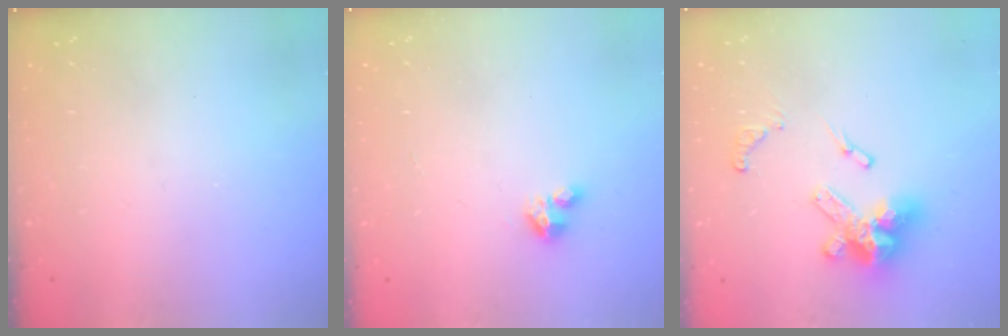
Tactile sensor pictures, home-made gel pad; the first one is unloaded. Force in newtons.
{"total": 2.8, "press": 2.8, "slide": 0.2}
{"total": 14.1, "press": 14.1, "slide": 0.9}